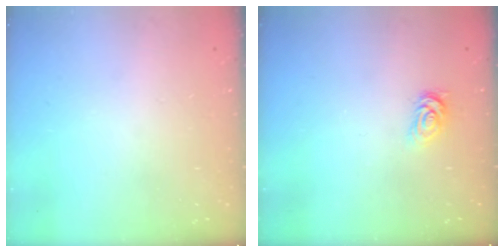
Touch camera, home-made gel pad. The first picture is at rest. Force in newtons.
{"total": 1.8, "press": 1.8, "slide": 0.3}